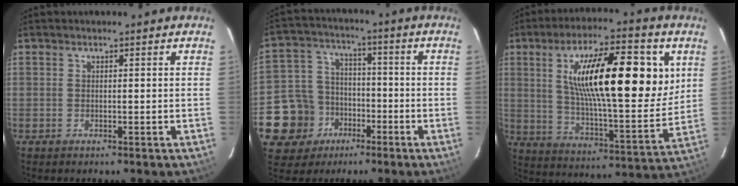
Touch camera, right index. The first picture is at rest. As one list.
[{"total": 13.3, "force": [-6.0, 11.4, 3.2], "torque": [-0.109, 0.035, -0.090]}, {"total": 24.2, "force": [7.5, 7.2, 21.8], "torque": [-0.354, 0.008, 0.119]}]